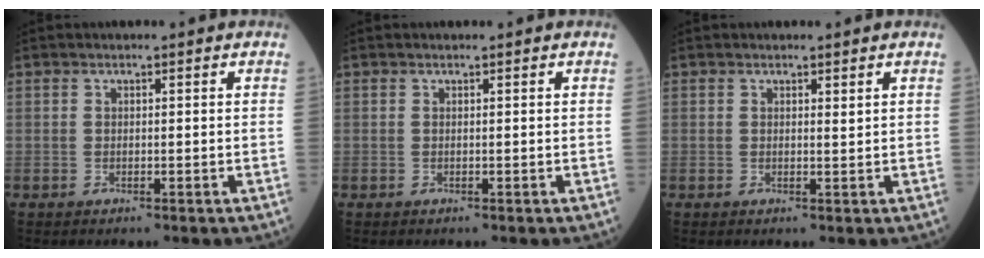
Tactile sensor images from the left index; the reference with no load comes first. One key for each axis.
{"total": 0.0}
{"total": 0.6, "fx": 0.4, "fy": 0.1, "fz": 0.4, "tx": -0.007, "ty": -0.003, "tz": 0.005}